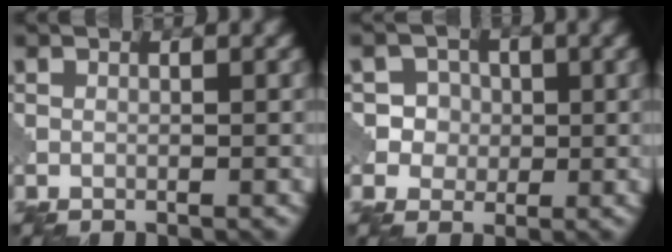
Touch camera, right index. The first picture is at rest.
{"total": 4.5, "force": [0.4, 4.3, 1.2], "torque": [-0.008, 0.023, 0.000]}